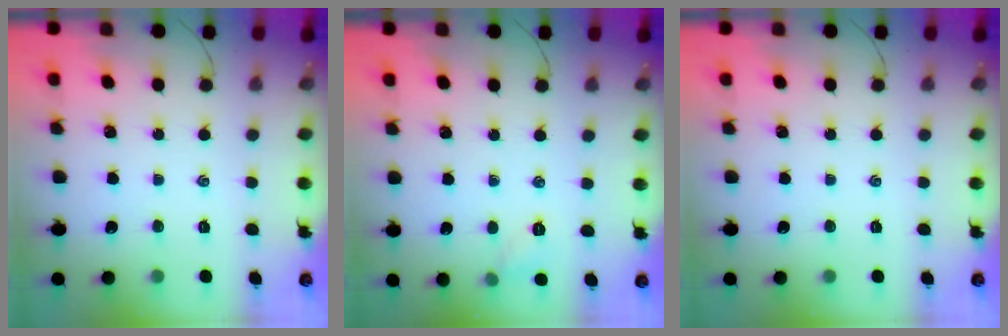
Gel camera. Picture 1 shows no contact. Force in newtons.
{"total": 5.3, "press": 5.0, "slide": 1.5}
{"total": 0.0}